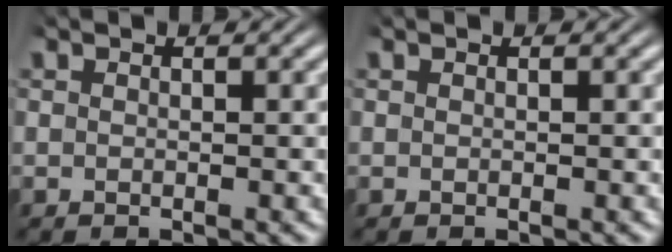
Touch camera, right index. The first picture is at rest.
{"total": 0.0}